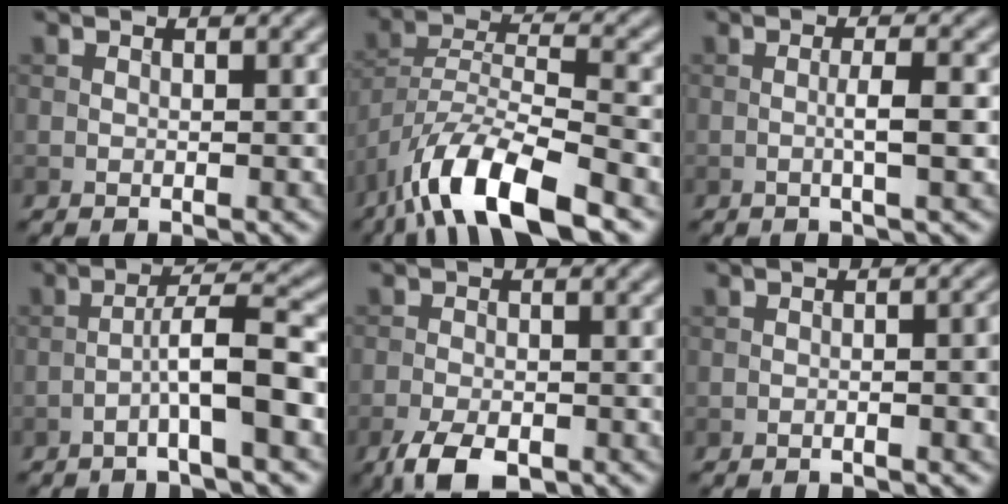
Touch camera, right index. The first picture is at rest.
{"total": 10.2, "force": [-7.0, 2.9, 6.9], "torque": [-0.117, 0.003, -0.138]}
{"total": 2.4, "force": [-0.3, 0.3, 2.3], "torque": [-0.039, 0.002, -0.008]}
{"total": 5.2, "force": [-2.2, 0.3, 4.7], "torque": [-0.075, 0.023, -0.042]}
{"total": 4.4, "force": [-2.8, 1.9, 2.8], "torque": [-0.050, -0.007, -0.054]}
{"total": 3.3, "force": [-0.9, 1.1, 3.0], "torque": [-0.030, 0.004, -0.014]}